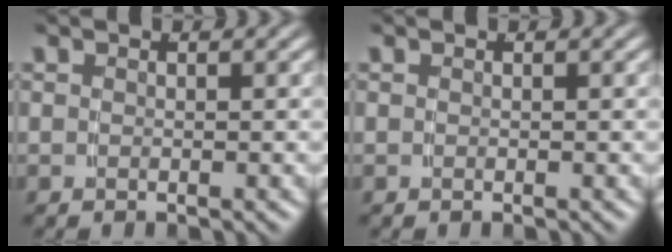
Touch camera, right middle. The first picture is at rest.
{"total": 0.0}